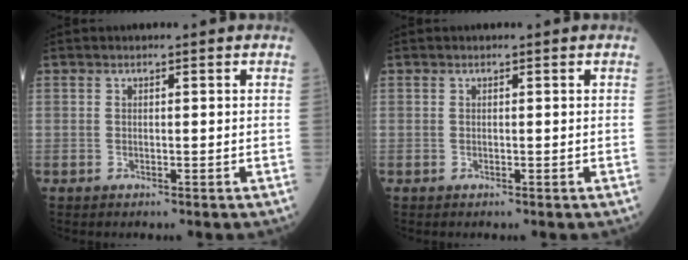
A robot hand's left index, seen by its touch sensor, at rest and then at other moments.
{"total": 0.0}